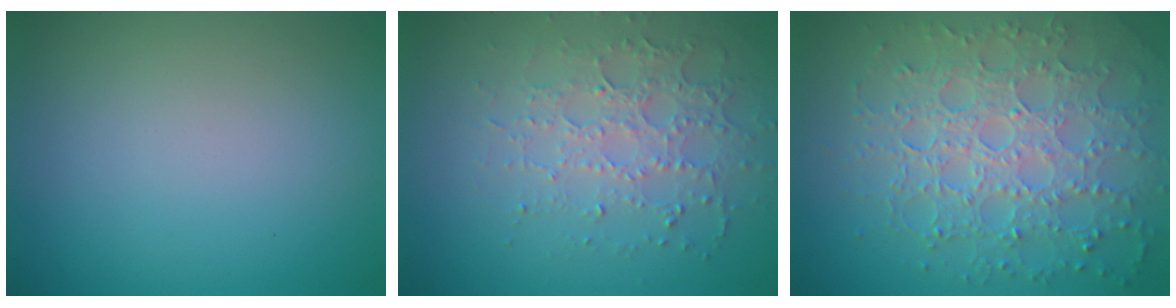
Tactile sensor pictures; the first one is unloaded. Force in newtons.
{"total": 3.5, "press": 3.3, "slide": 1.0}
{"total": 7.7, "press": 5.7, "slide": 5.2}